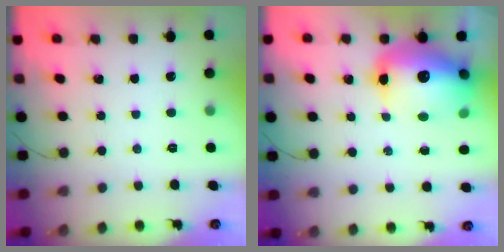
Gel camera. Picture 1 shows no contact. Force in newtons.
{"total": 18.3, "press": 17.8, "slide": 4.1}